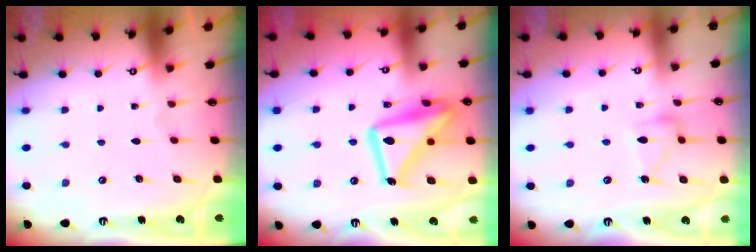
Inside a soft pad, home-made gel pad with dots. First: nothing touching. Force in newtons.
{"total": 18.9, "press": 18.8, "slide": 1.5}
{"total": 11.1, "press": 11.1, "slide": 0.6}